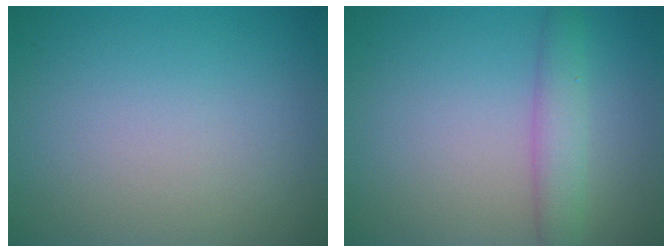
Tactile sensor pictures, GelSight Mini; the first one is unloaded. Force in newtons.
{"total": 2.9, "press": 2.9, "slide": 0.1}